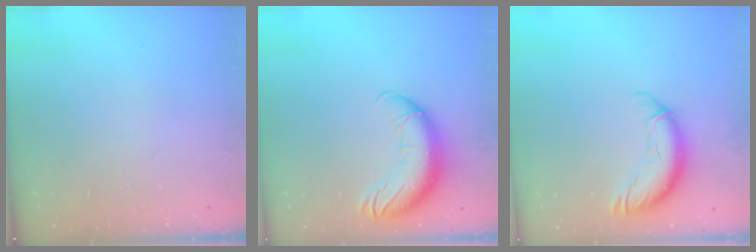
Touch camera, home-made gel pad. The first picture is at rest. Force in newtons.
{"total": 14.8, "press": 14.3, "slide": 3.6}
{"total": 12.6, "press": 12.4, "slide": 1.8}